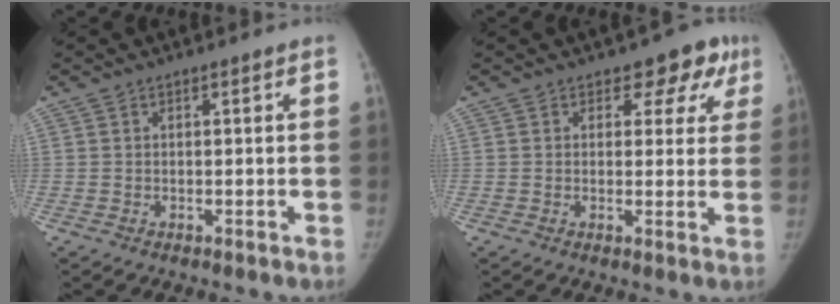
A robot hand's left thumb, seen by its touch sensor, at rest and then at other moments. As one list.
[{"total": 6.4, "force": [3.6, 4.3, 3.0], "torque": [0.009, -0.011, 0.034]}]